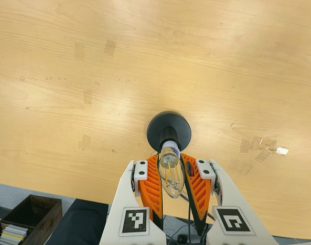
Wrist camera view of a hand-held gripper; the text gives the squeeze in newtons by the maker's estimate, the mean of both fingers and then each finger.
{"total": 20.9, "left": 21.8, "right": 20.0}